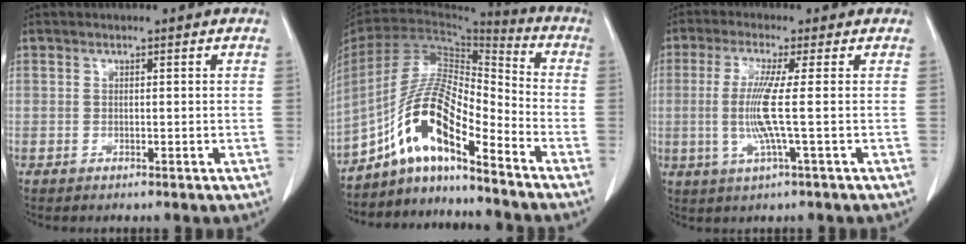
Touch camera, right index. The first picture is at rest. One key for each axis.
{"total": 12.9, "fx": -8.4, "fy": 2.3, "fz": 9.5, "tx": -0.184, "ty": 0.021, "tz": -0.155}
{"total": 6.6, "fx": -0.4, "fy": -1.0, "fz": 6.5, "tx": -0.144, "ty": -0.009, "tz": -0.011}